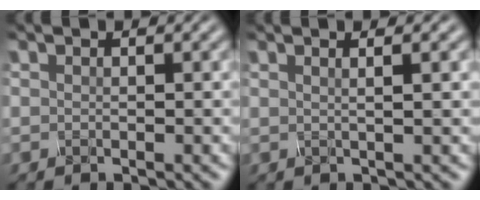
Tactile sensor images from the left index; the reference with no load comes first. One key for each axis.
{"total": 3.4, "fx": 1.4, "fy": 1.5, "fz": 2.7, "tx": -0.015, "ty": 0.017, "tz": -0.014}